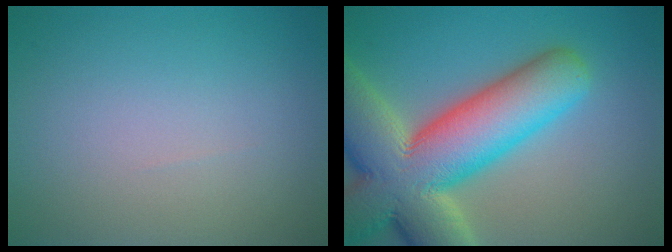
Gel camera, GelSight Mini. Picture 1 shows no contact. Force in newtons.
{"total": 14.9, "press": 14.8, "slide": 1.1}